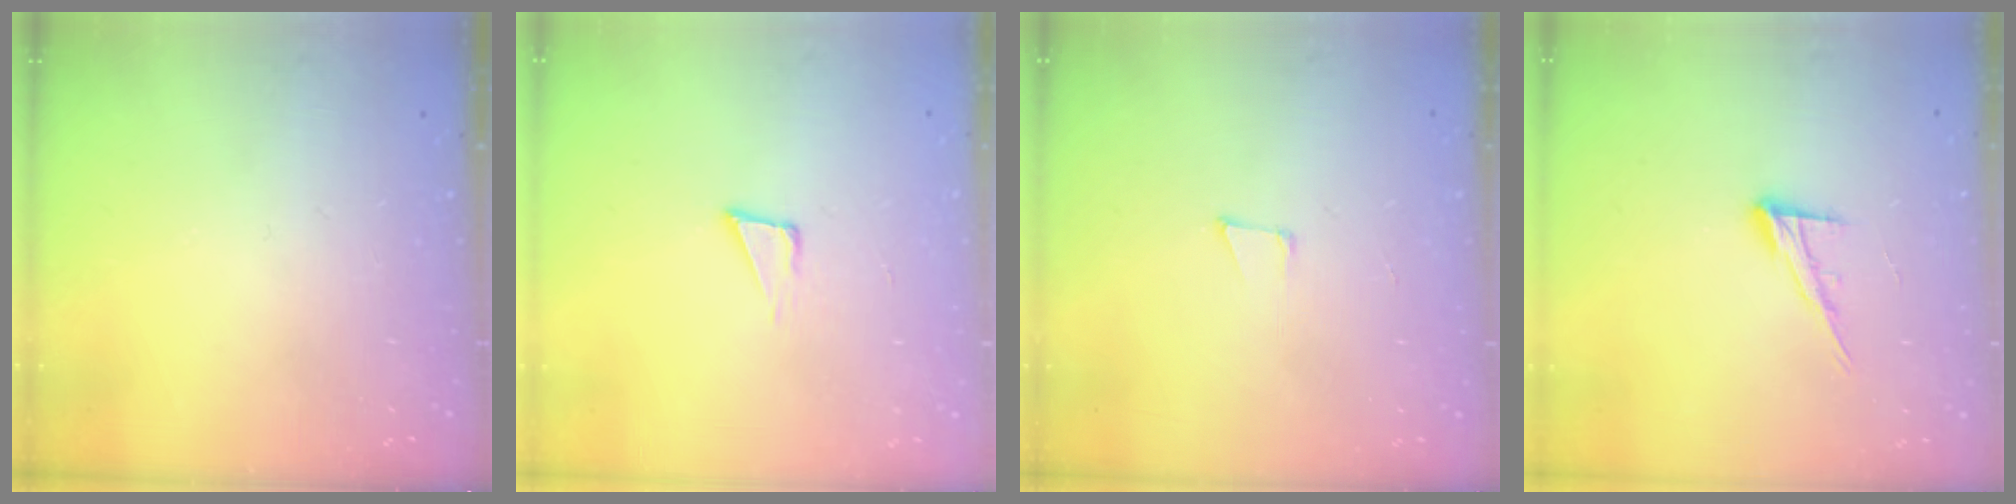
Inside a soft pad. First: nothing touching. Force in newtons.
{"total": 3.9, "press": 2.6, "slide": 2.9}
{"total": 4.2, "press": 3.2, "slide": 2.7}
{"total": 10.6, "press": 10.5, "slide": 1.6}